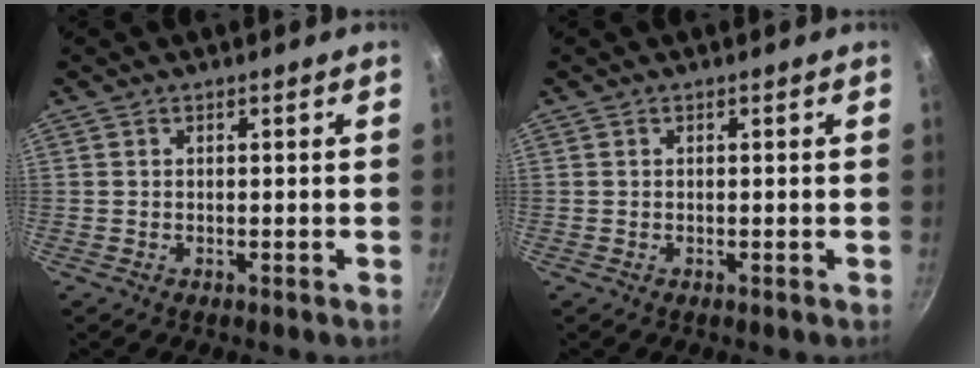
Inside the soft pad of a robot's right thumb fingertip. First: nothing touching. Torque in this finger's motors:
{"motor_torque": [-0.20, 0.19, -0.26, 0.26, 0.00]}